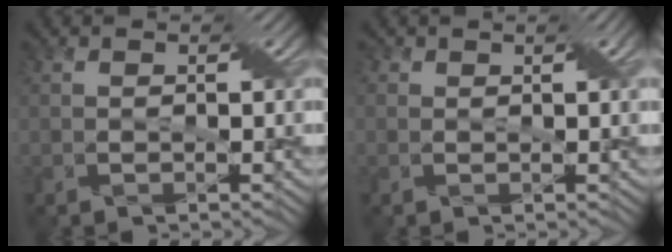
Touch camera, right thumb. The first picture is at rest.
{"total": 1.0, "force": [0.5, 0.6, 0.6], "torque": [-0.006, 0.010, -0.001]}